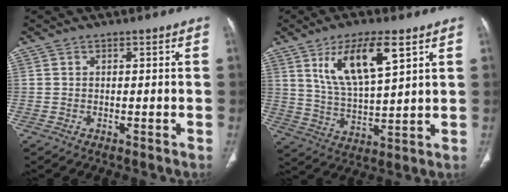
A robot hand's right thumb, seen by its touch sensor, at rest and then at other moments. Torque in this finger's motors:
{"motor_torque": [-0.63, 0.91, 1.22, 0.59, 0.10]}